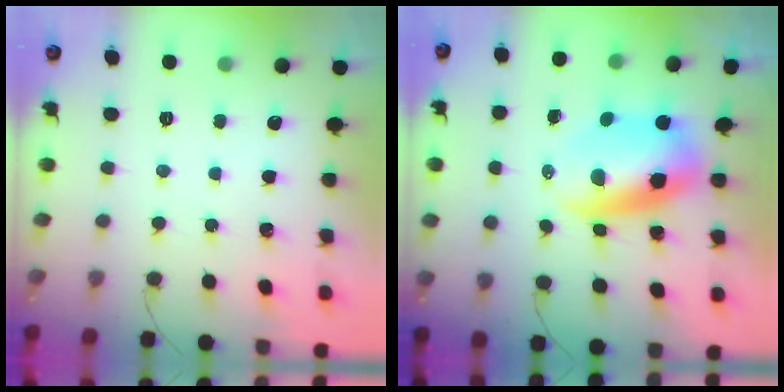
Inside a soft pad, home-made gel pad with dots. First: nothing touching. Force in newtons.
{"total": 8.8, "press": 8.4, "slide": 2.5}